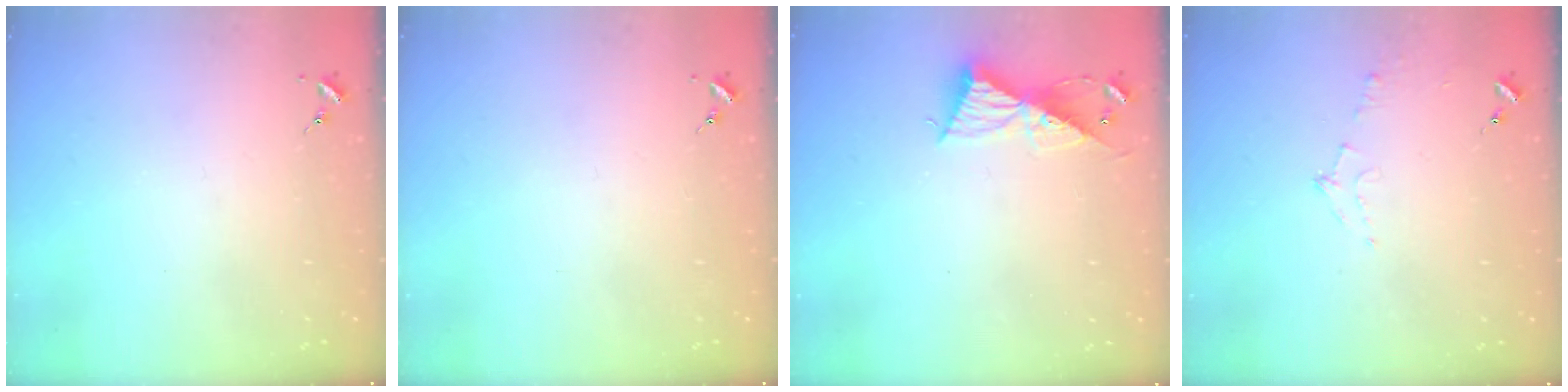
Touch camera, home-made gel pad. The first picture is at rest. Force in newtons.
{"total": 0.0}
{"total": 9.4, "press": 9.4, "slide": 0.4}
{"total": 7.2, "press": 7.2, "slide": 0.8}